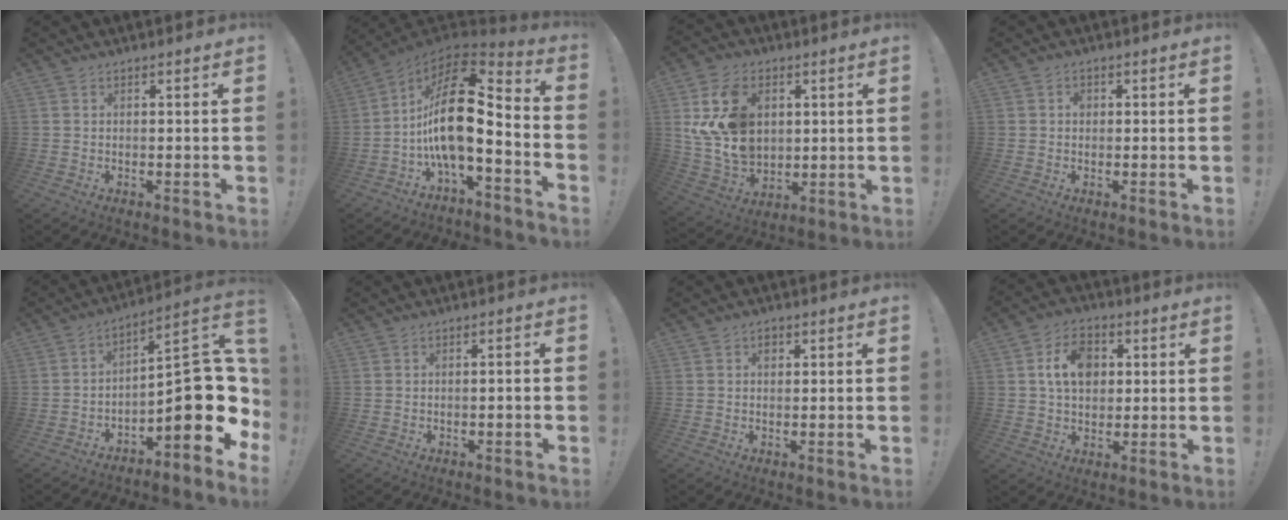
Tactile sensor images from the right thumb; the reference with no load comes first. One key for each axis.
{"total": 19.2, "fx": -0.7, "fy": 7.5, "fz": 17.7, "tx": -0.325, "ty": -0.001, "tz": -0.016}
{"total": 18.1, "fx": 4.9, "fy": 13.1, "fz": 11.4, "tx": -0.226, "ty": -0.021, "tz": 0.096}
{"total": 1.6, "fx": 0.0, "fy": 1.3, "fz": 0.8, "tx": -0.004, "ty": 0.000, "tz": -0.004}
{"total": 17.9, "fx": -3.3, "fy": 6.9, "fz": 16.2, "tx": -0.221, "ty": 0.009, "tz": -0.045}
{"total": 1.3, "fx": -0.8, "fy": -0.2, "fz": 1.0, "tx": -0.015, "ty": 0.002, "tz": -0.015}
{"total": 1.2, "fx": 0.5, "fy": 0.9, "fz": 0.5, "tx": 0.003, "ty": -0.002, "tz": 0.005}
{"total": 10.4, "fx": 2.5, "fy": 7.7, "fz": 6.6, "tx": -0.099, "ty": 0.007, "tz": 0.047}